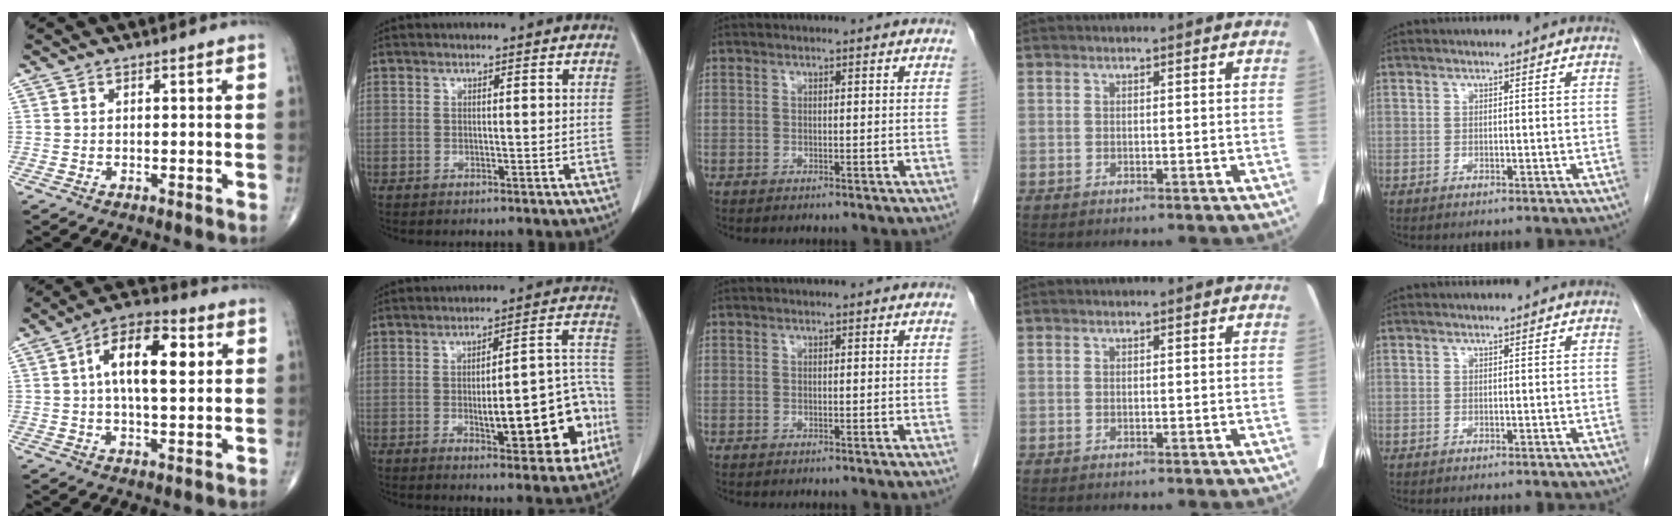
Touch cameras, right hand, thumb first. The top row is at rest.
{"thumb": {"total": 13.0, "force": [2.9, 5.8, 11.2], "torque": [-0.175, 0.013, 0.040]}, "index": {"total": 15.5, "force": [-4.4, 4.6, 14.2], "torque": [-0.165, 0.037, -0.046]}}